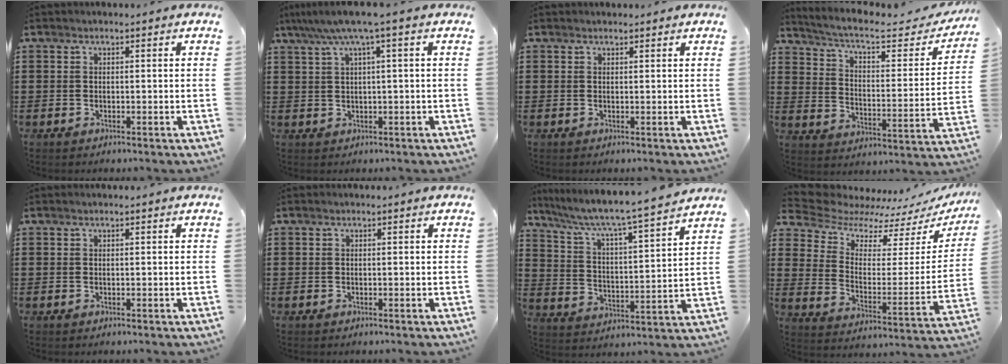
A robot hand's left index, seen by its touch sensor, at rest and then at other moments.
{"total": 4.7, "force": [1.9, -0.3, 4.3], "torque": [-0.086, -0.002, 0.029]}
{"total": 0.7, "force": [0.7, 0.2, 0.1], "torque": [-0.003, 0.002, 0.013]}
{"total": 6.2, "force": [4.8, 1.1, 3.7], "torque": [-0.093, -0.029, 0.077]}
{"total": 0.0}
{"total": 0.0}
{"total": 5.3, "force": [4.6, -0.2, 2.6], "torque": [-0.073, -0.042, 0.065]}
{"total": 7.4, "force": [6.4, 3.1, 1.8], "torque": [-0.068, -0.053, 0.110]}